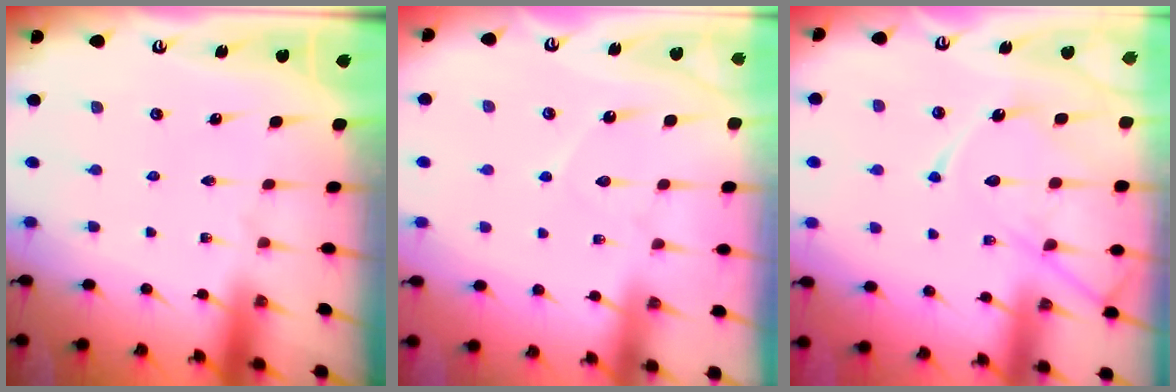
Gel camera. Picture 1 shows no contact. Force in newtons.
{"total": 6.2, "press": 6.2, "slide": 0.5}
{"total": 13.0, "press": 12.9, "slide": 1.2}